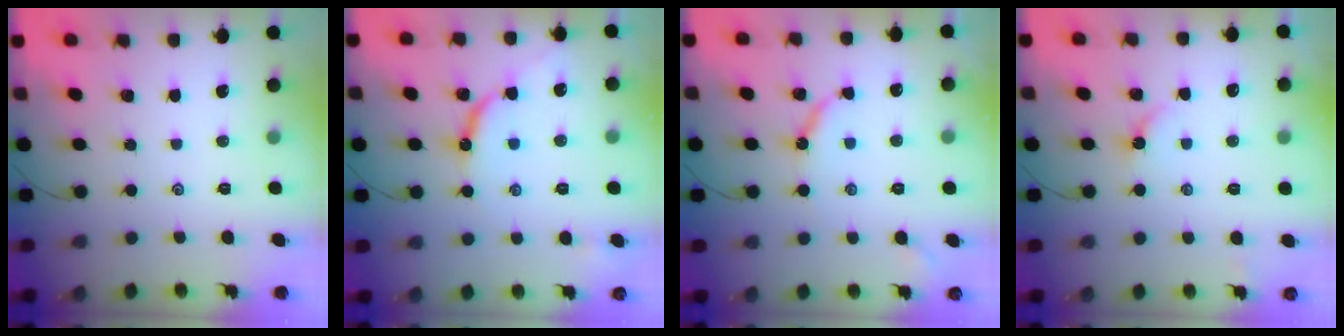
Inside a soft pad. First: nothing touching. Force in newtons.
{"total": 8.9, "press": 8.9, "slide": 0.3}
{"total": 6.5, "press": 6.5, "slide": 0.6}
{"total": 3.1, "press": 3.1, "slide": 0.4}